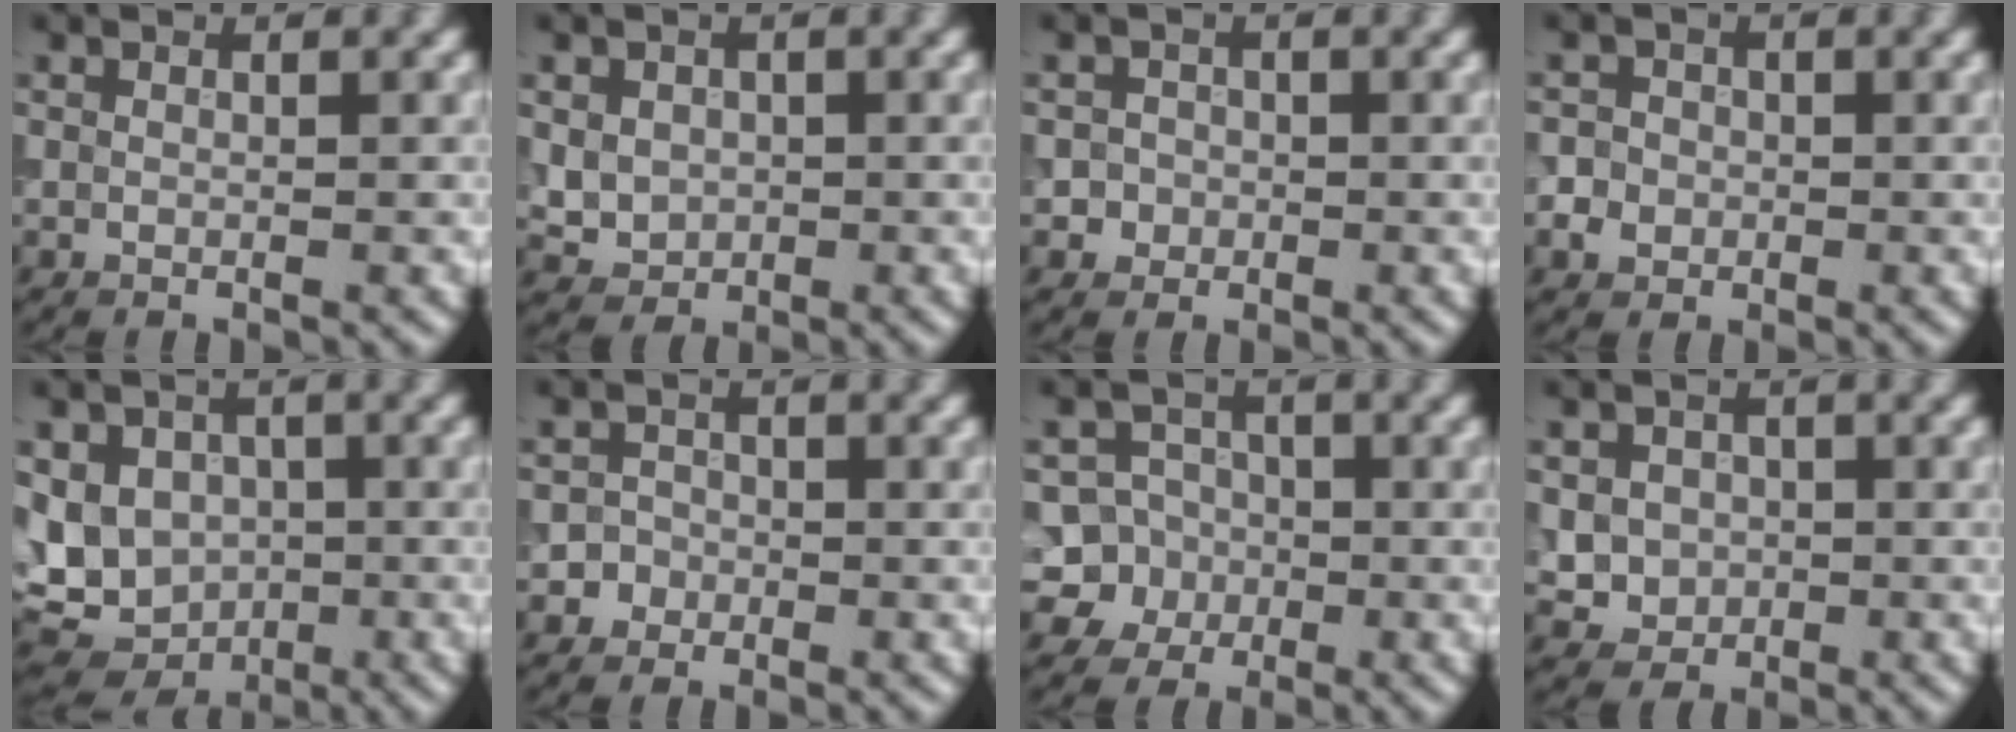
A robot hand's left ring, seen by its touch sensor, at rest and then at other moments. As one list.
[{"total": 3.1, "force": [0.3, 2.7, 1.4], "torque": [-0.026, 0.003, 0.005]}, {"total": 1.5, "force": [-0.2, 1.4, 0.2], "torque": [0.022, -0.001, -0.007]}, {"total": 2.8, "force": [-0.5, 2.6, 0.8], "torque": [0.002, 0.012, -0.023]}, {"total": 8.1, "force": [-0.1, 7.0, 4.0], "torque": [-0.061, -0.004, -0.017]}, {"total": 1.8, "force": [-0.6, 1.7, 0.1], "torque": [0.028, 0.006, -0.015]}, {"total": 6.8, "force": [-1.7, 6.5, 1.2], "torque": [-0.004, 0.015, -0.056]}, {"total": 3.2, "force": [0.2, 3.0, 1.2], "torque": [-0.015, -0.001, 0.000]}]